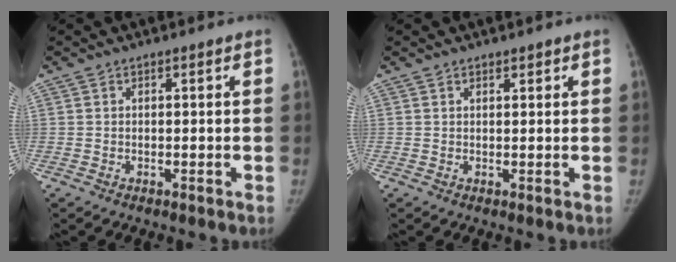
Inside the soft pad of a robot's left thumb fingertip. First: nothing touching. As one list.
[{"total": 0.8, "force": [0.6, 0.5, 0.1], "torque": [0.007, -0.004, 0.005]}]